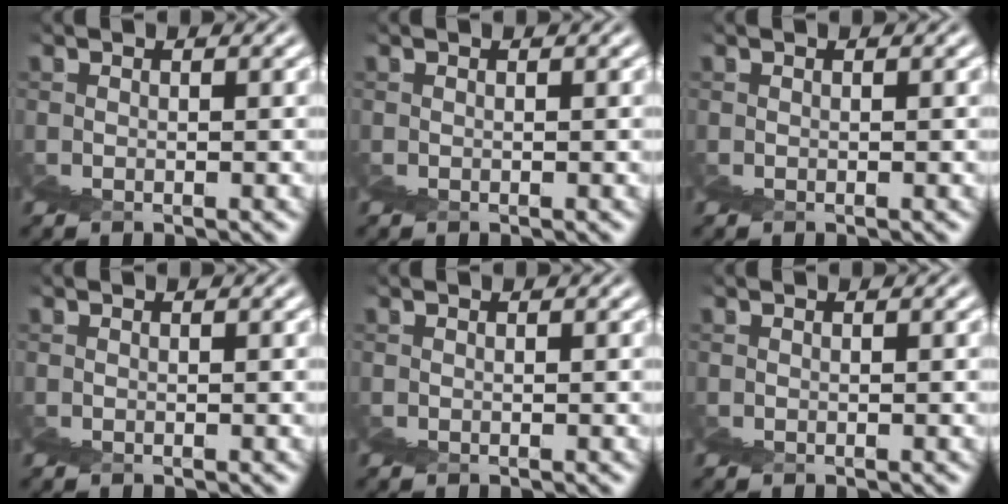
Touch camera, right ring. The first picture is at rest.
{"total": 0.0}
{"total": 0.0}
{"total": 0.0}
{"total": 0.0}
{"total": 0.0}